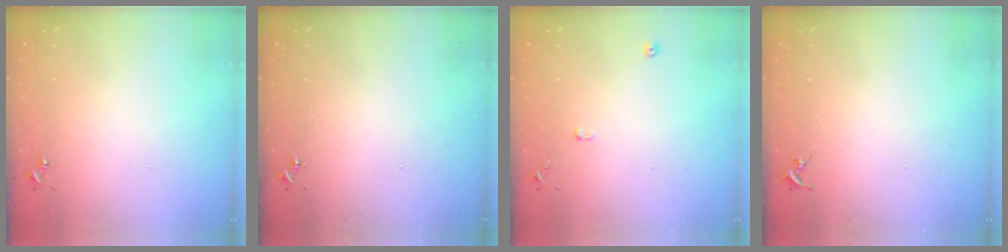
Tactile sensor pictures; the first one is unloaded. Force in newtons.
{"total": 0.0}
{"total": 7.4, "press": 7.4, "slide": 0.8}
{"total": 0.0}